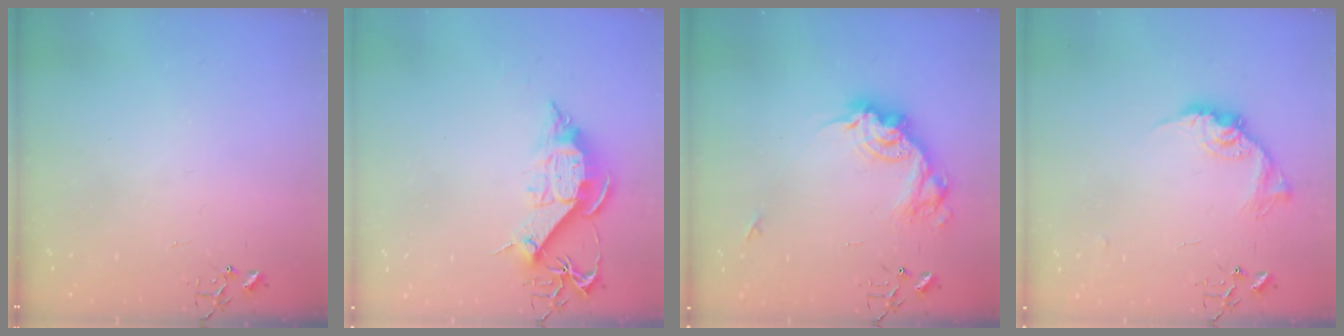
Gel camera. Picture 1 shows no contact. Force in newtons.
{"total": 11.4, "press": 11.3, "slide": 1.1}
{"total": 17.6, "press": 17.6, "slide": 1.0}
{"total": 12.6, "press": 12.6, "slide": 0.5}